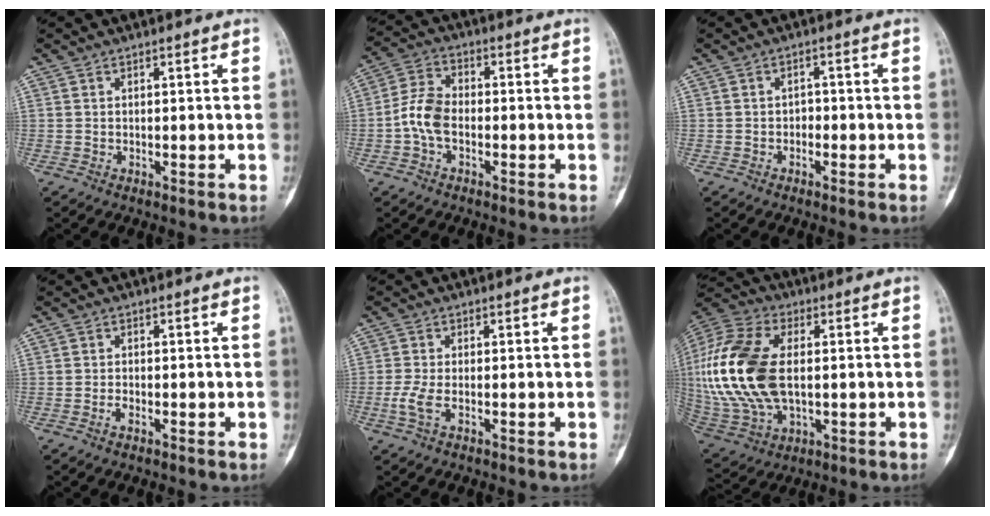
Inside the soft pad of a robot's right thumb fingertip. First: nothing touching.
{"total": 6.9, "force": [-1.7, 4.3, 5.1], "torque": [-0.102, 0.023, -0.044]}
{"total": 1.5, "force": [-0.8, 1.2, 0.5], "torque": [0.006, 0.009, -0.019]}
{"total": 1.2, "force": [-0.7, 0.5, 0.8], "torque": [-0.017, 0.001, -0.017]}
{"total": 3.2, "force": [-1.1, 1.2, 2.7], "torque": [-0.075, -0.005, -0.025]}
{"total": 22.5, "force": [0.9, 13.0, 18.3], "torque": [-0.406, -0.002, 0.023]}